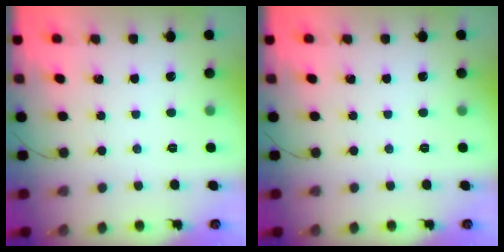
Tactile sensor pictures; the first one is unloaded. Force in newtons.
{"total": 0.0}